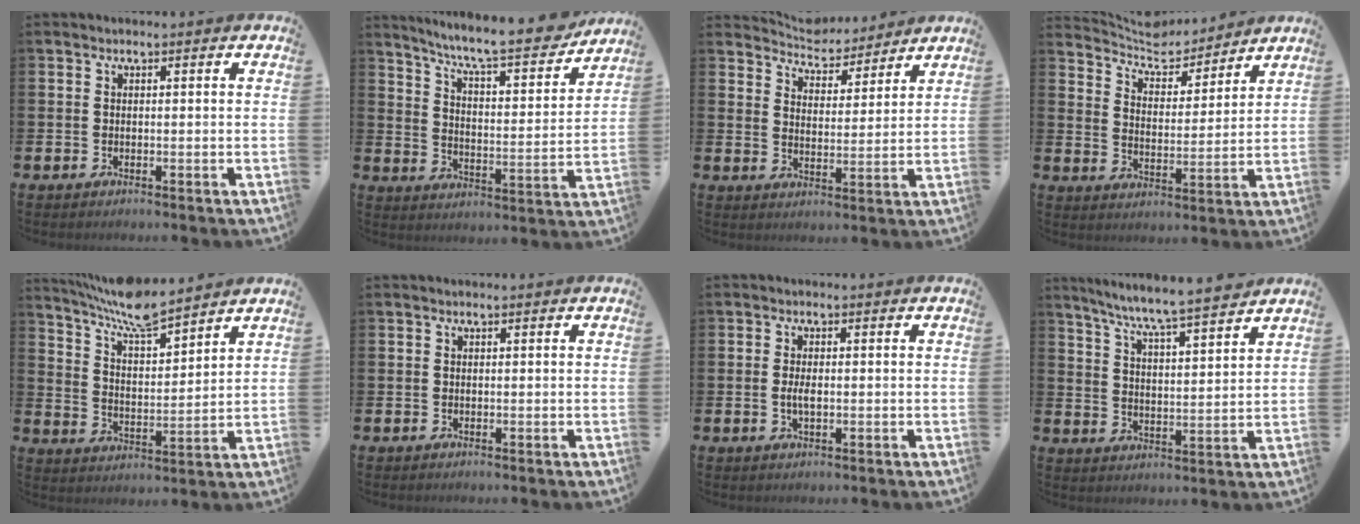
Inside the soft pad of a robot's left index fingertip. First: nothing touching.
{"total": 9.4, "force": [8.5, 0.9, 3.8], "torque": [-0.091, -0.063, 0.140]}
{"total": 5.3, "force": [5.2, 1.1, -0.3], "torque": [-0.013, -0.041, 0.090]}
{"total": 6.6, "force": [6.4, 1.6, 0.8], "torque": [-0.049, -0.050, 0.112]}
{"total": 8.0, "force": [7.5, 0.7, 2.6], "torque": [-0.077, -0.045, 0.136]}
{"total": 0.0}
{"total": 2.0, "force": [-0.2, 0.9, 1.8], "torque": [-0.034, 0.001, -0.004]}
{"total": 7.4, "force": [7.0, -0.4, 2.3], "torque": [-0.070, -0.051, 0.121]}